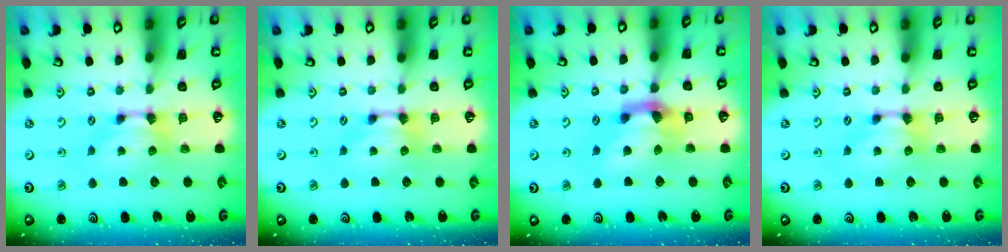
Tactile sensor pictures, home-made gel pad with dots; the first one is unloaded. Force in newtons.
{"total": 0.0}
{"total": 4.0, "press": 3.4, "slide": 2.0}
{"total": 0.0}